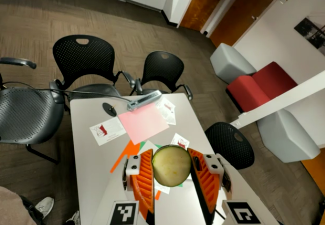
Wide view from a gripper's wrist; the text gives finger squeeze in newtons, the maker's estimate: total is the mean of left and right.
{"total": 13.7, "left": 13.7, "right": 13.6}